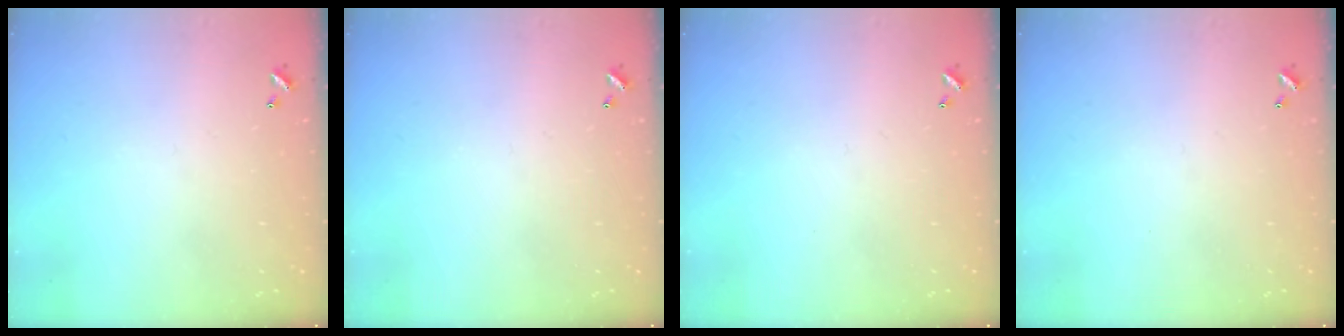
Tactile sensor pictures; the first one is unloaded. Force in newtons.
{"total": 0.0}
{"total": 0.0}
{"total": 0.0}